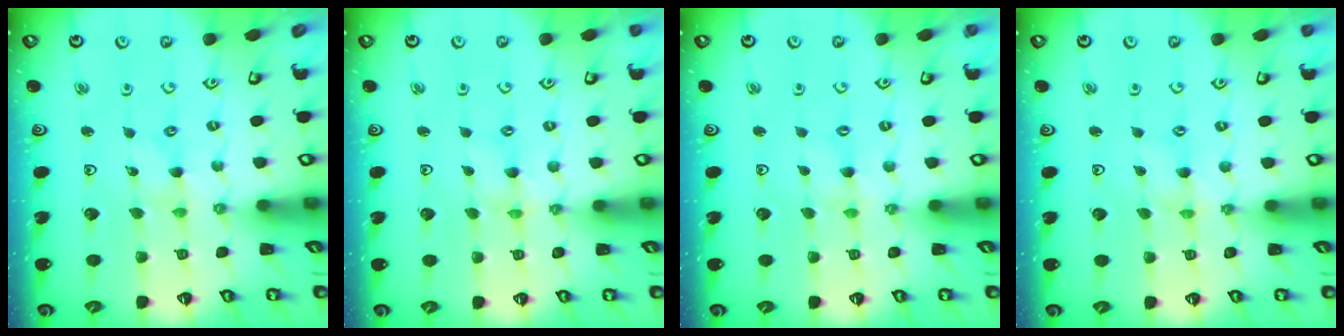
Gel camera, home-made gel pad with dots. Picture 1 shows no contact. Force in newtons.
{"total": 0.0}
{"total": 0.0}
{"total": 0.0}